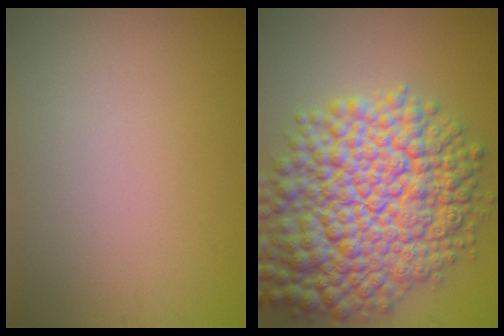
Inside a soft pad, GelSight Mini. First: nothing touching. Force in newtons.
{"total": 13.4, "press": 13.4, "slide": 0.4}